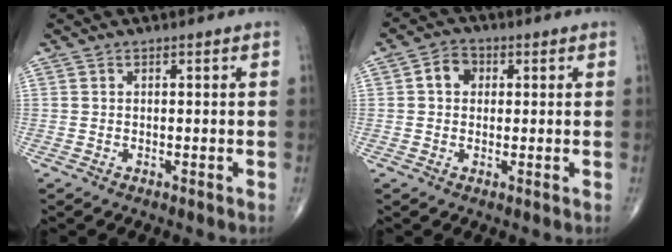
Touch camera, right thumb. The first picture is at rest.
{"total": 4.1, "force": [0.8, 3.3, 2.3], "torque": [-0.024, 0.010, 0.008]}